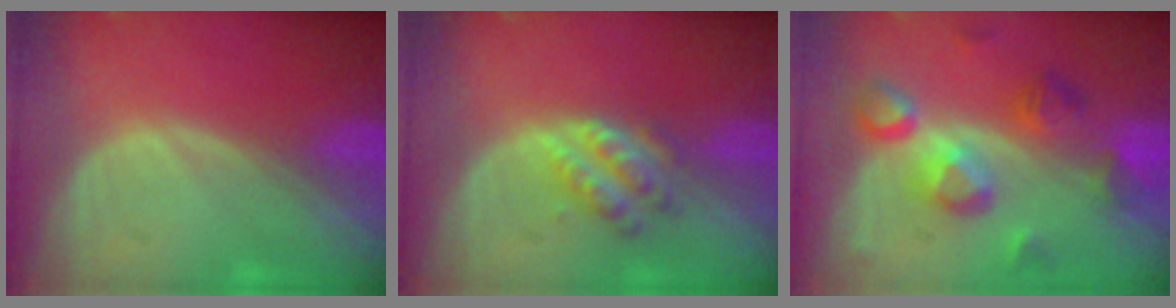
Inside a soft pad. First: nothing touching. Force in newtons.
{"total": 4.7, "press": 4.6, "slide": 1.2}
{"total": 8.1, "press": 8.0, "slide": 1.5}